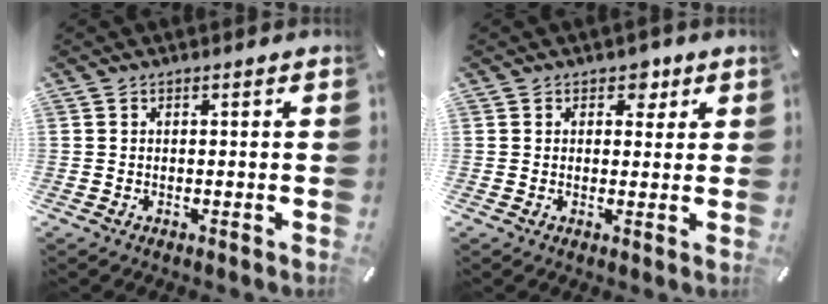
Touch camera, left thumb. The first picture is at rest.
{"total": 3.9, "force": [1.9, 2.8, 1.9], "torque": [-0.003, -0.008, 0.024]}